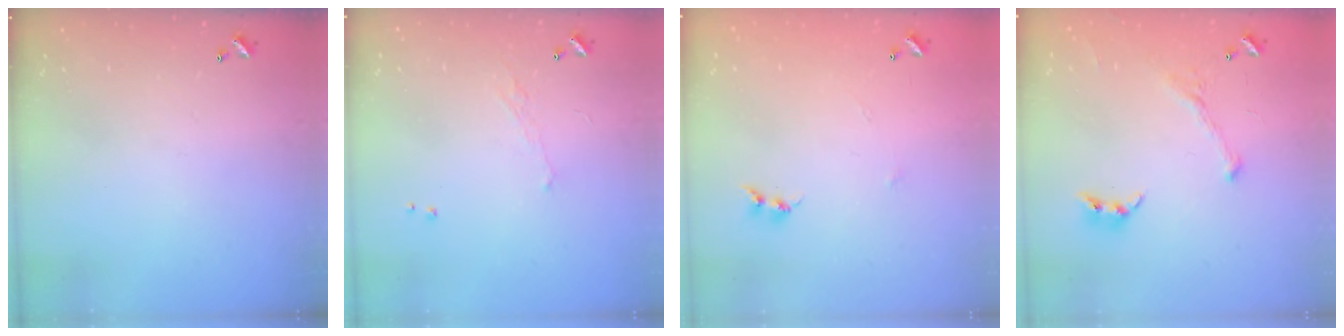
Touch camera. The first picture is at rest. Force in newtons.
{"total": 0.7, "press": 0.0, "slide": 0.7}
{"total": 5.8, "press": 5.8, "slide": 0.7}
{"total": 2.0, "press": 2.0, "slide": 0.4}